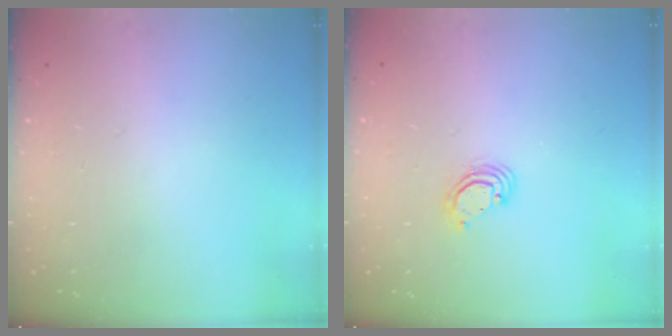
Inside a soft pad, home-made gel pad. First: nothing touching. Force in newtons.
{"total": 3.8, "press": 3.8, "slide": 0.1}